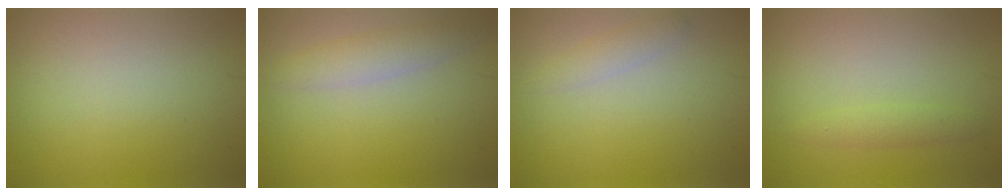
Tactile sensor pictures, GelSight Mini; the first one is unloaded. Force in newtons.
{"total": 2.5, "press": 2.5, "slide": 0.1}
{"total": 1.5, "press": 1.5, "slide": 0.0}
{"total": 1.5, "press": 1.5, "slide": 0.1}